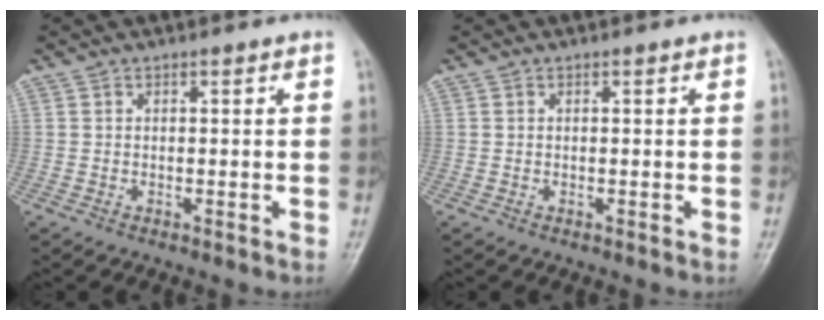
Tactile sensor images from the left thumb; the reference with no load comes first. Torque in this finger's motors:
{"motor_torque": [-0.02, 0.01, -0.10, -0.03, 0.00]}